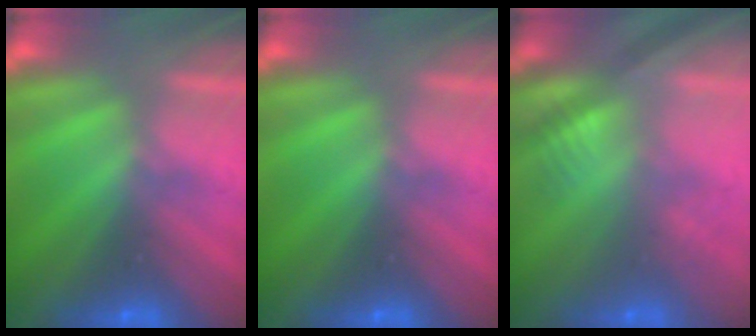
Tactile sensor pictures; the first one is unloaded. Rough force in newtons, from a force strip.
{"total": 0.0}
{"total": 2.7}